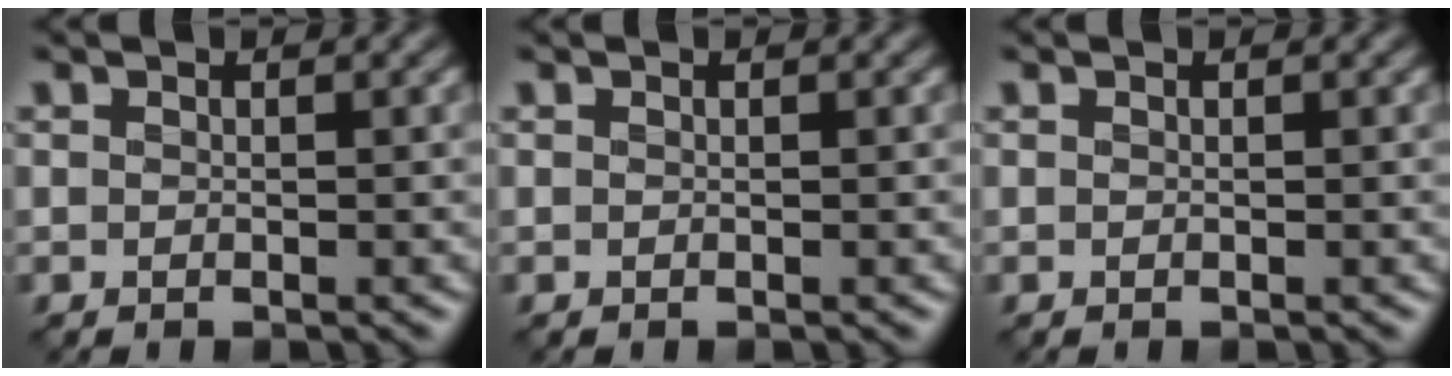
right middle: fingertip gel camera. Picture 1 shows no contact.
{"total": 0.0}
{"total": 0.0}